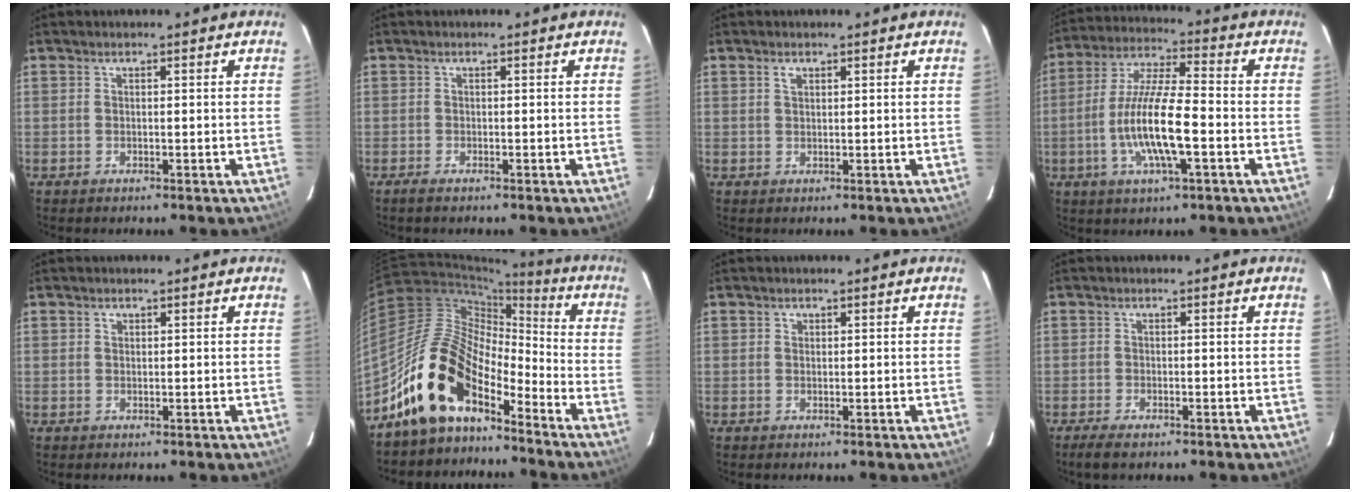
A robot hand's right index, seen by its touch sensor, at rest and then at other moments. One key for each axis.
{"total": 1.3, "fx": -1.1, "fy": 0.2, "fz": 0.7, "tx": -0.014, "ty": -0.004, "tz": -0.021}
{"total": 1.3, "fx": 0.7, "fy": 0.8, "fz": 0.7, "tx": -0.015, "ty": 0.004, "tz": 0.012}
{"total": 13.9, "fx": -3.7, "fy": 2.5, "fz": 13.1, "tx": -0.262, "ty": -0.004, "tz": -0.073}
{"total": 0.7, "fx": 0.3, "fy": 0.6, "fz": 0.2, "tx": -0.004, "ty": 0.003, "tz": 0.006}
{"total": 14.5, "fx": -10.6, "fy": 6.3, "fz": 7.6, "tx": -0.136, "ty": 0.021, "tz": -0.210}
{"total": 0.7, "fx": 0.2, "fy": 0.6, "fz": 0.1, "tx": 0.001, "ty": 0.004, "tz": 0.003}
{"total": 3.0, "fx": -2.2, "fy": 0.7, "fz": 1.8, "tx": -0.042, "ty": -0.009, "tz": -0.041}